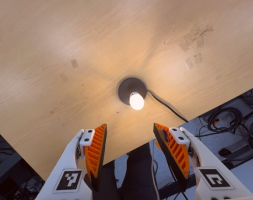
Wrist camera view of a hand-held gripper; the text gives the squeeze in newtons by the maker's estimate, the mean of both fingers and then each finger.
{"total": 0.0}